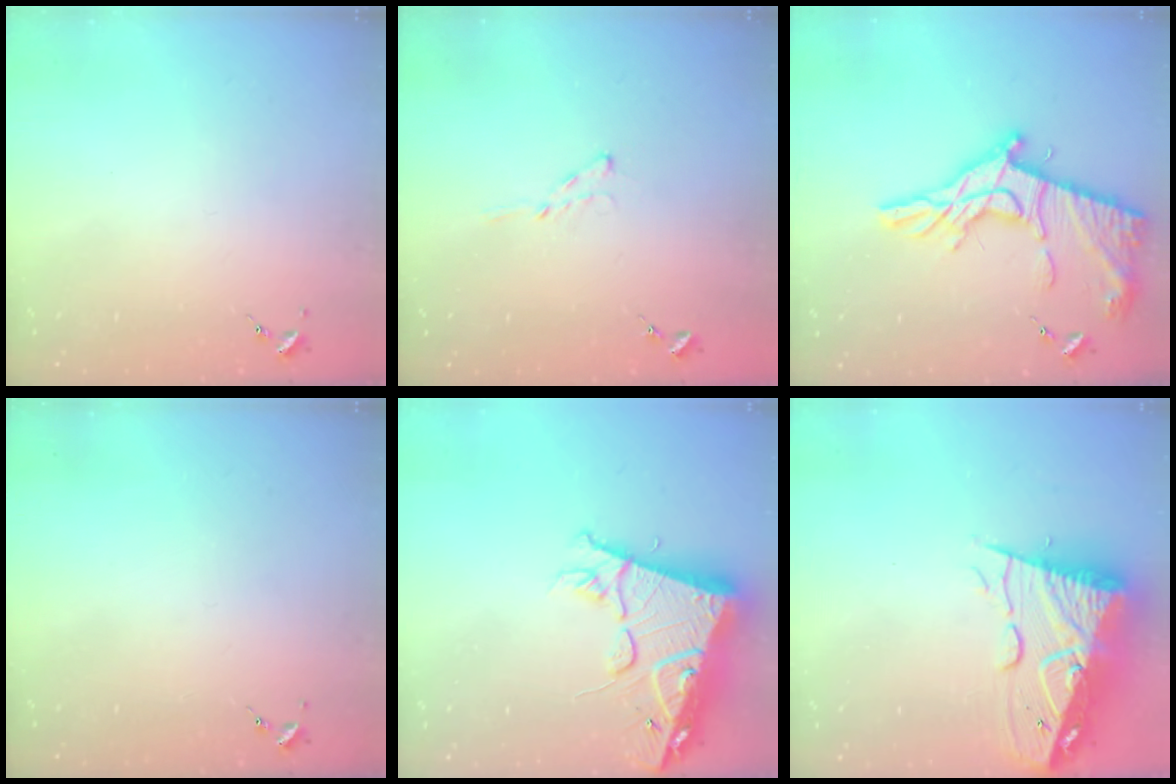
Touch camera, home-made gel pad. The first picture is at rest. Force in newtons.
{"total": 3.5, "press": 3.5, "slide": 0.4}
{"total": 21.7, "press": 21.7, "slide": 1.9}
{"total": 0.0}
{"total": 17.5, "press": 17.4, "slide": 1.9}
{"total": 15.5, "press": 15.4, "slide": 1.4}